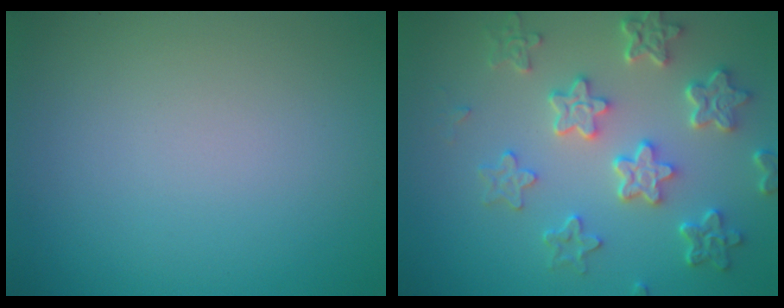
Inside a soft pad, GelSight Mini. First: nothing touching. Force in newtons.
{"total": 5.9, "press": 4.5, "slide": 3.8}